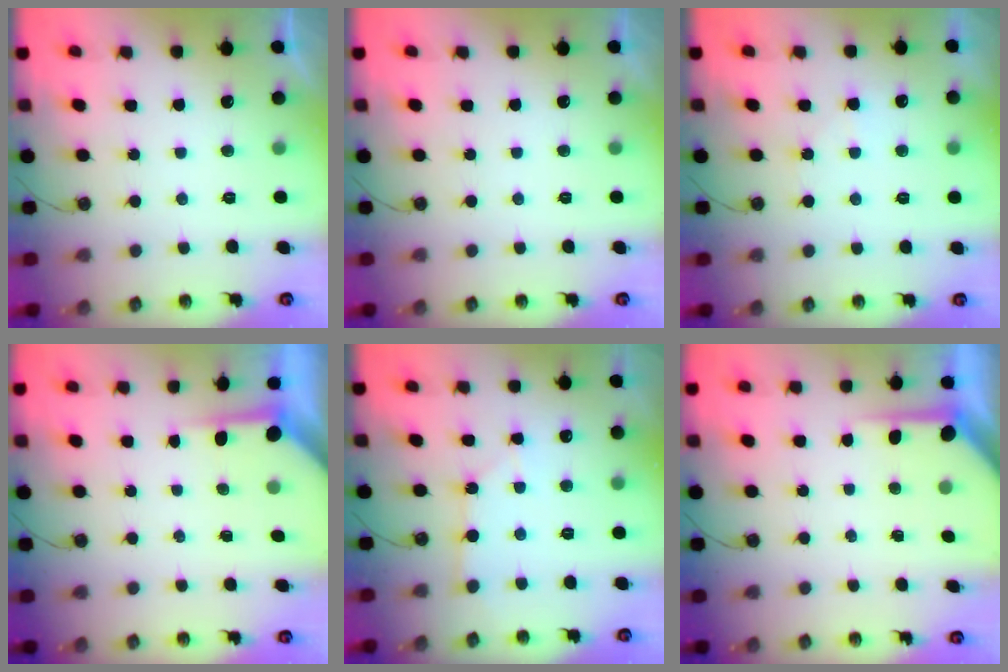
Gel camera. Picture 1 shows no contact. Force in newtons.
{"total": 0.0}
{"total": 3.7, "press": 3.7, "slide": 0.6}
{"total": 3.8, "press": 3.7, "slide": 0.4}
{"total": 2.3, "press": 2.2, "slide": 0.3}
{"total": 4.9, "press": 4.8, "slide": 0.2}